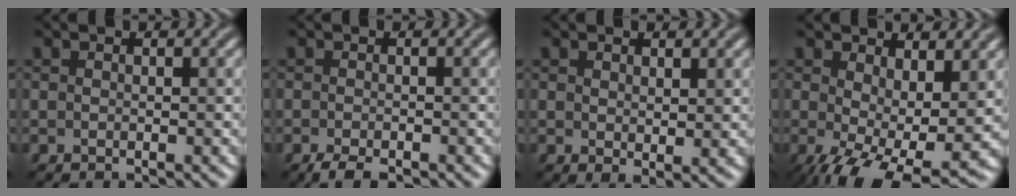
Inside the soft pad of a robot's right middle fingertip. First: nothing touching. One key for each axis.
{"total": 2.3, "fx": -1.7, "fy": 0.6, "fz": 1.4, "tx": -0.027, "ty": -0.004, "tz": -0.032}
{"total": 1.5, "fx": 0.9, "fy": 0.5, "fz": 1.2, "tx": -0.019, "ty": -0.005, "tz": 0.019}
{"total": 8.5, "fx": -1.7, "fy": 3.6, "fz": 7.5, "tx": -0.136, "ty": -0.023, "tz": -0.017}